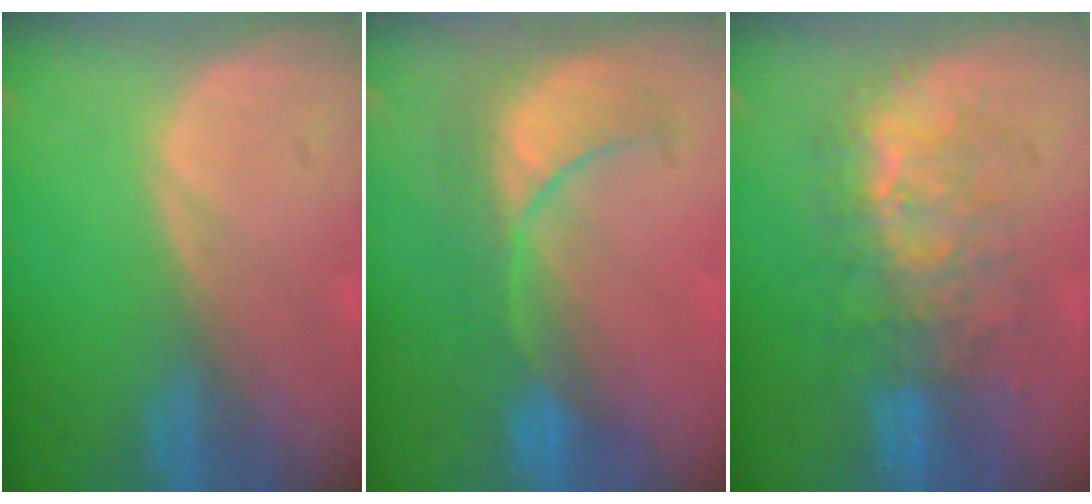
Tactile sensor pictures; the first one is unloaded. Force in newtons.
{"total": 8.1, "press": 8.0, "slide": 0.7}
{"total": 9.7, "press": 8.4, "slide": 4.8}